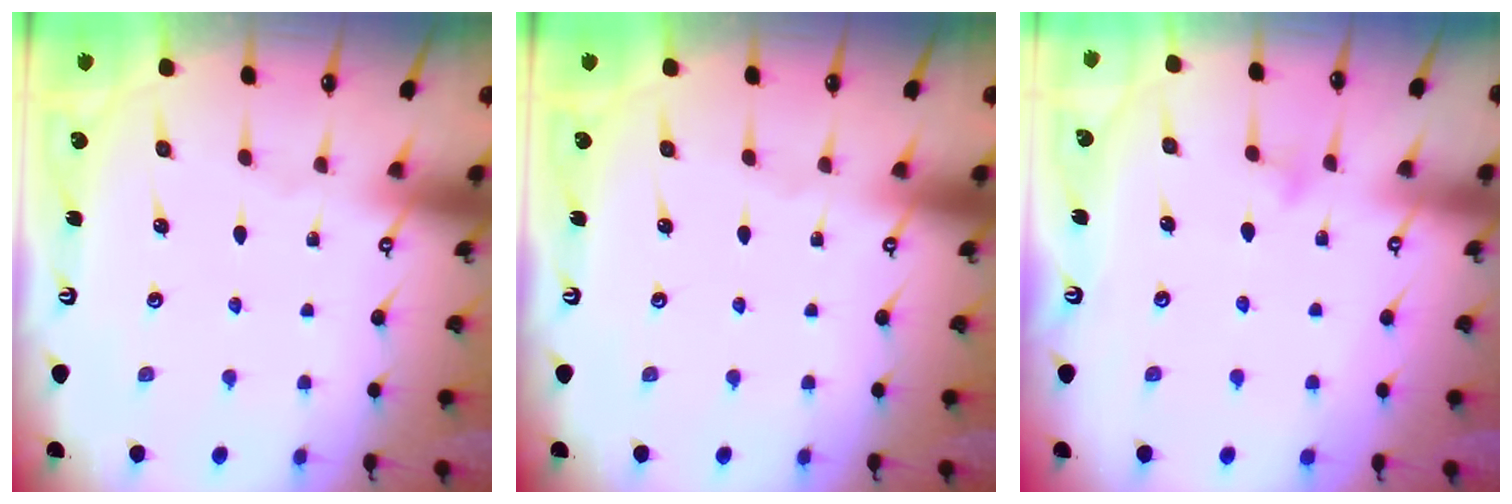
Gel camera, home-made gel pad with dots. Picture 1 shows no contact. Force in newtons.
{"total": 0.0}
{"total": 4.9, "press": 4.9, "slide": 0.6}